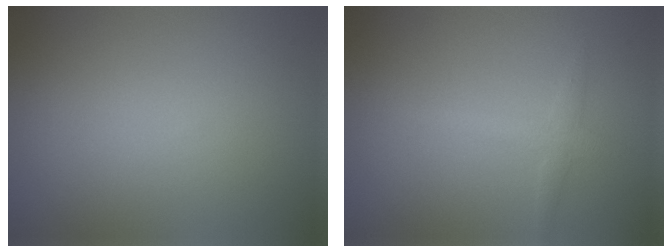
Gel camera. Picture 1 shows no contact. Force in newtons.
{"total": 1.7, "press": 1.7, "slide": 0.1}